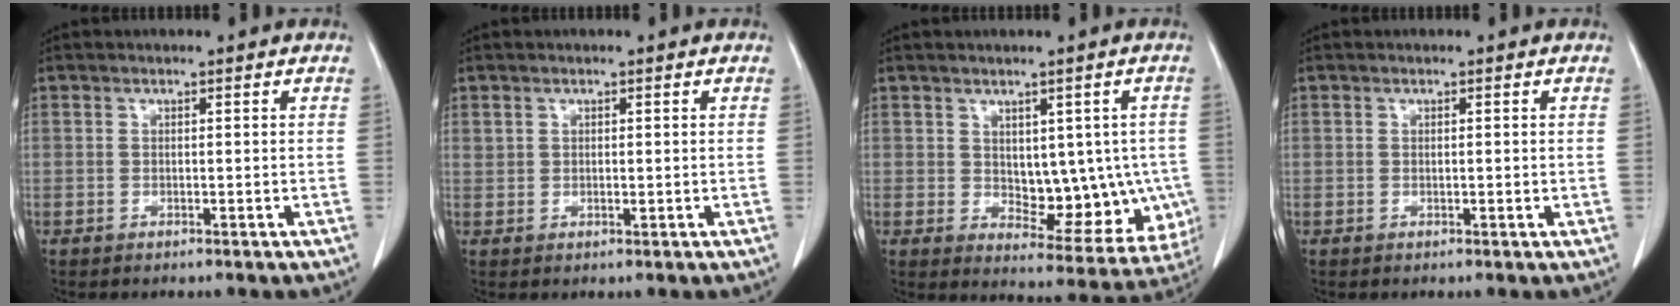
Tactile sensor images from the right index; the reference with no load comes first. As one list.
[{"total": 0.7, "force": [0.3, 0.5, 0.5], "torque": [-0.011, -0.001, 0.008]}, {"total": 11.2, "force": [-0.3, 6.5, 9.2], "torque": [-0.100, 0.005, 0.019]}, {"total": 0.5, "force": [0.0, 0.1, 0.5], "torque": [-0.011, -0.002, 0.000]}]